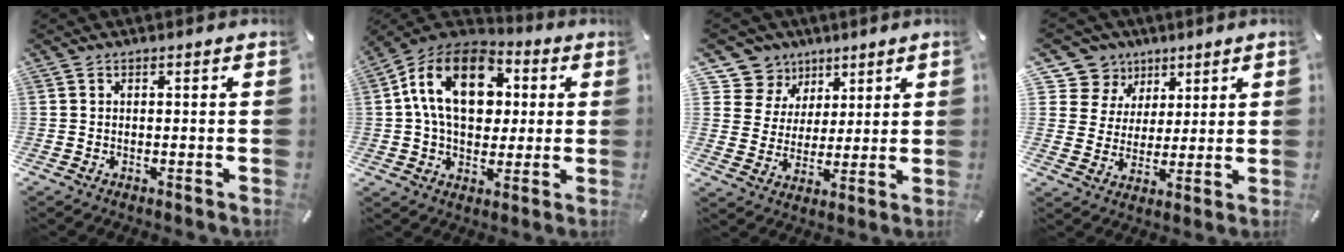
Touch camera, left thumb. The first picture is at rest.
{"total": 19.0, "force": [3.9, 13.4, 12.9], "torque": [-0.230, 0.000, 0.066]}
{"total": 10.1, "force": [5.6, 8.3, 0.5], "torque": [-0.026, -0.044, 0.112]}
{"total": 10.1, "force": [5.1, 8.6, 0.8], "torque": [-0.030, -0.038, 0.102]}